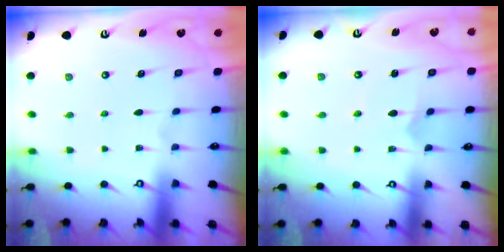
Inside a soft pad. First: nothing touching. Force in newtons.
{"total": 2.6, "press": 2.6, "slide": 0.2}